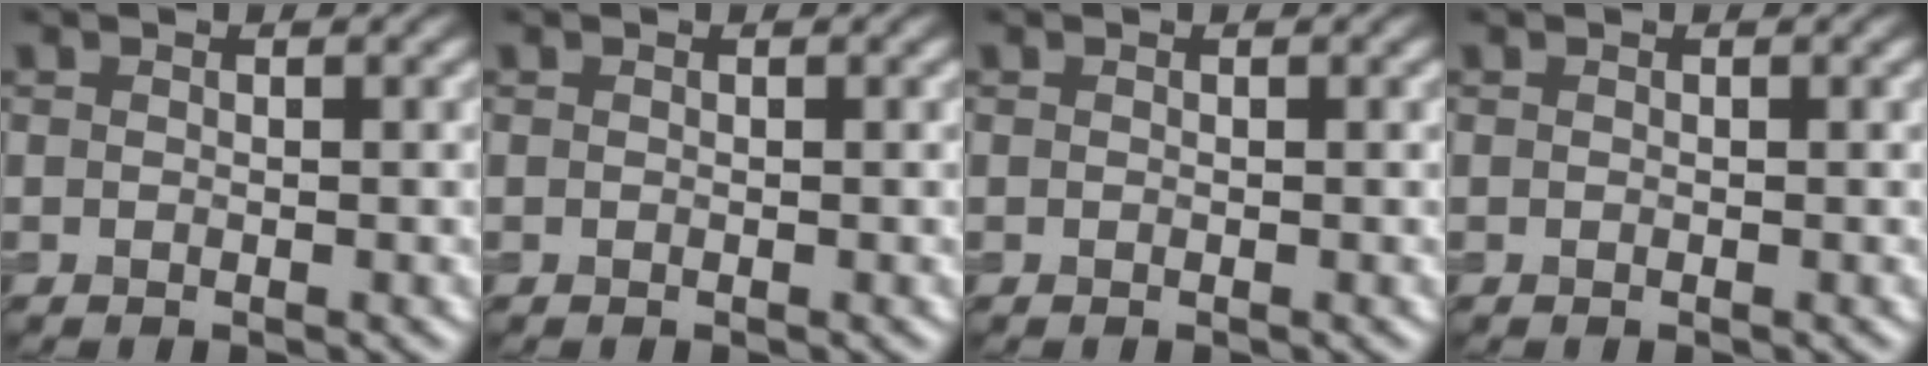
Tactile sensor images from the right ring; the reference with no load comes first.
{"total": 0.0}
{"total": 0.0}
{"total": 0.0}